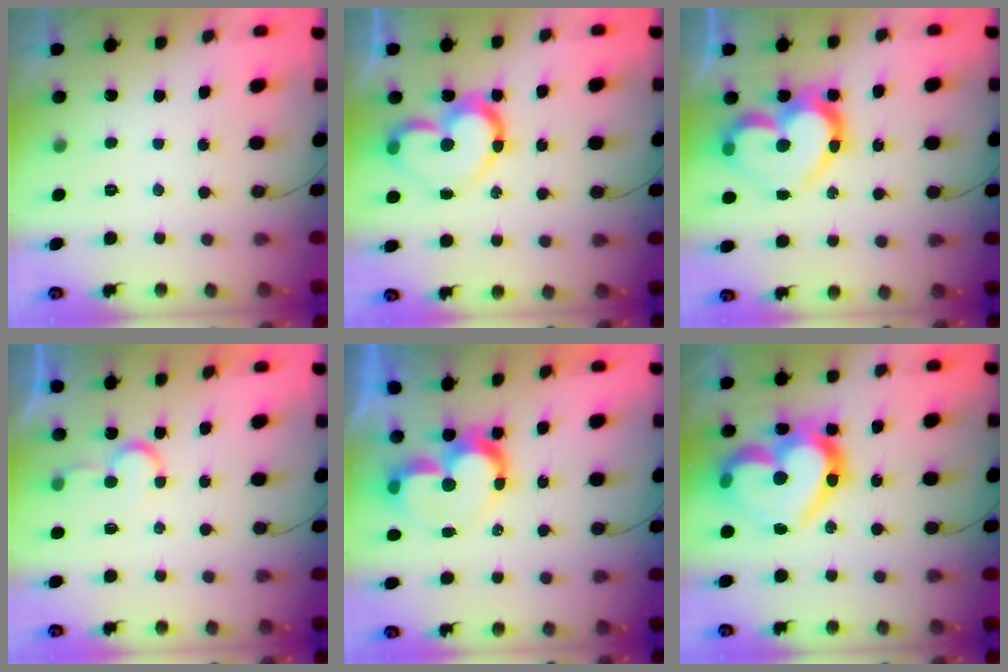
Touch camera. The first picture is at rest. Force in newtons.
{"total": 14.9, "press": 14.8, "slide": 1.4}
{"total": 18.1, "press": 18.0, "slide": 1.6}
{"total": 5.8, "press": 5.8, "slide": 0.4}
{"total": 10.5, "press": 10.4, "slide": 0.8}
{"total": 23.8, "press": 23.7, "slide": 2.0}